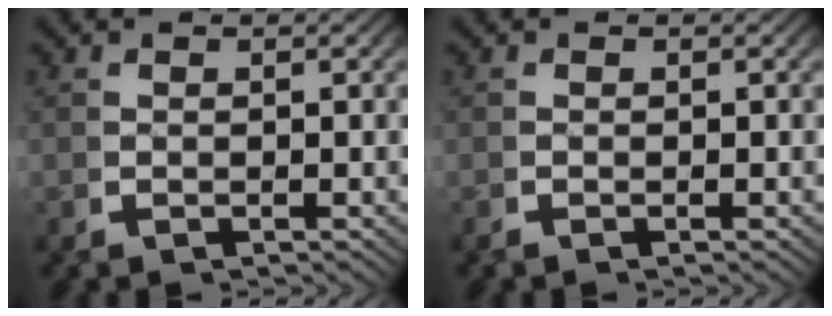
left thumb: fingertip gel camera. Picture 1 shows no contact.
{"total": 0.0}